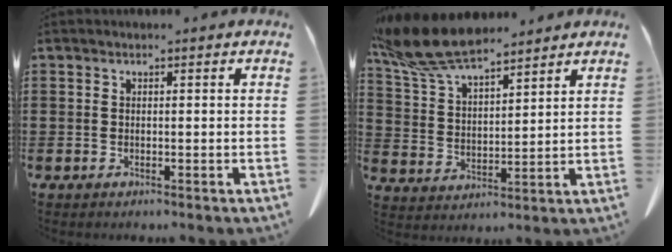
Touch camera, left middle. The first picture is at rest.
{"total": 10.6, "force": [9.1, 2.5, 5.0], "torque": [-0.128, -0.029, 0.169]}